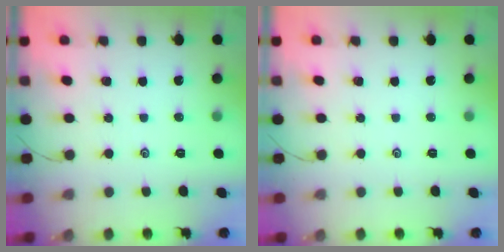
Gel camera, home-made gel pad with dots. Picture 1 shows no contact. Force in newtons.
{"total": 0.0}